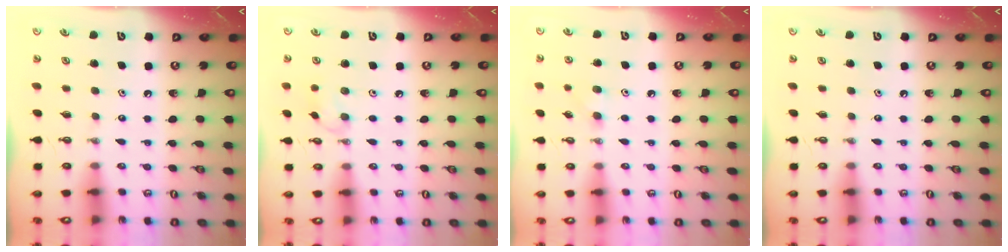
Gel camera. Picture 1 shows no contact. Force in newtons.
{"total": 6.7, "press": 5.9, "slide": 3.2}
{"total": 4.9, "press": 4.8, "slide": 1.2}
{"total": 0.0}